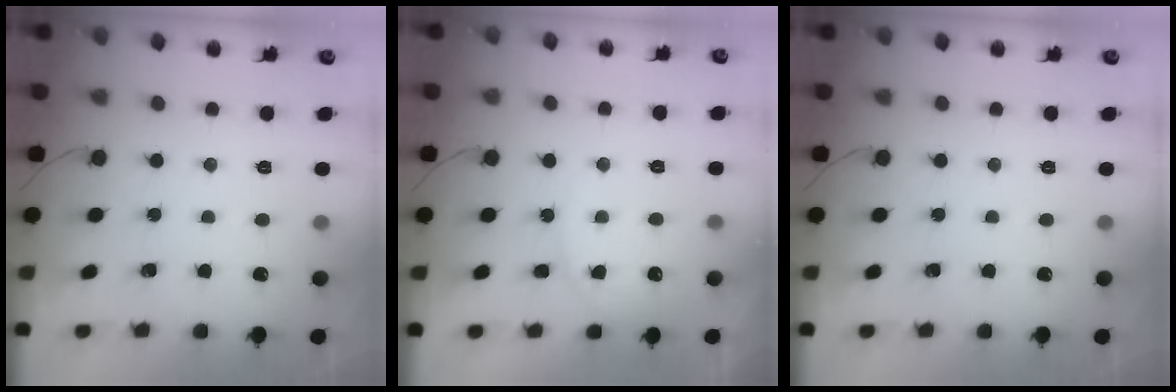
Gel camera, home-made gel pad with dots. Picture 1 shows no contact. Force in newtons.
{"total": 6.6, "press": 6.6, "slide": 0.4}
{"total": 0.0}